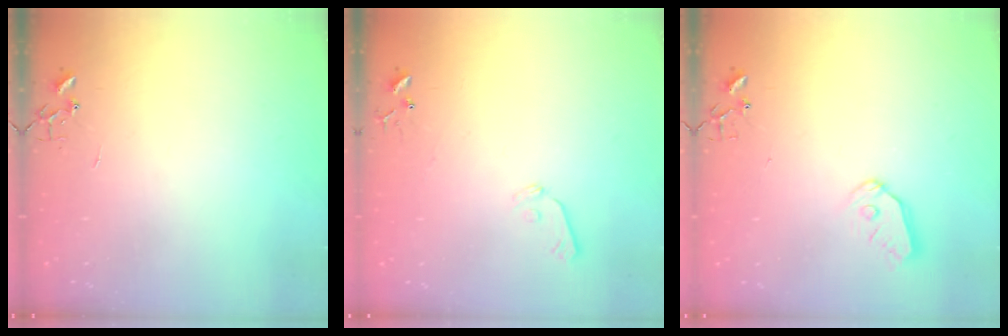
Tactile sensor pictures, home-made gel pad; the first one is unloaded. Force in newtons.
{"total": 5.9, "press": 5.8, "slide": 0.6}
{"total": 7.7, "press": 7.7, "slide": 0.4}